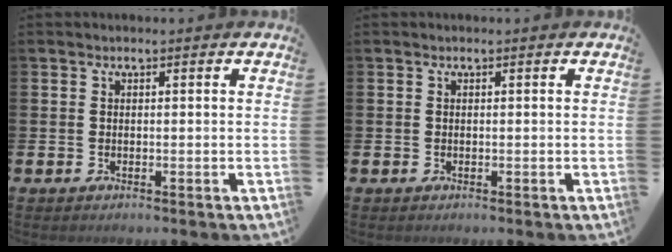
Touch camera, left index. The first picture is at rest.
{"total": 0.0}